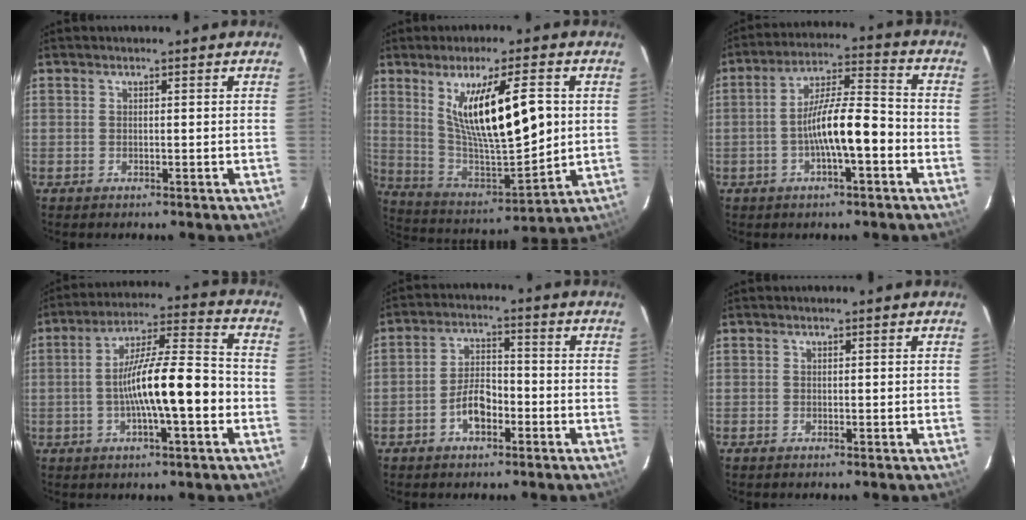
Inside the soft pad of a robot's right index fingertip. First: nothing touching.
{"total": 18.3, "force": [4.3, 4.8, 17.2], "torque": [-0.288, -0.017, 0.095]}
{"total": 10.6, "force": [-3.4, 2.1, 9.8], "torque": [-0.176, 0.012, -0.057]}
{"total": 14.3, "force": [-3.4, 2.1, 13.7], "torque": [-0.229, 0.012, -0.057]}
{"total": 6.0, "force": [-3.0, 3.1, 4.1], "torque": [-0.083, 0.014, -0.050]}
{"total": 0.0}